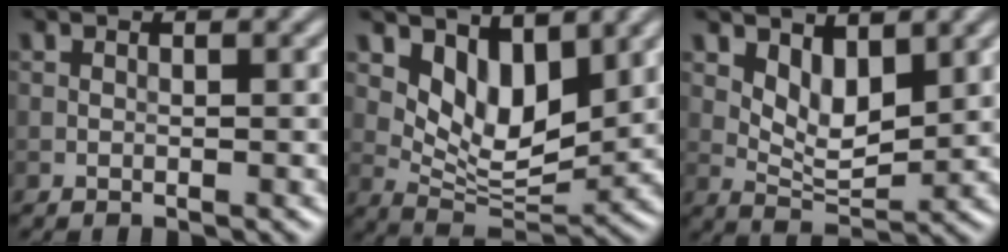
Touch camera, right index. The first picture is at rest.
{"total": 5.5, "force": [2.9, 2.8, 3.8], "torque": [-0.068, -0.020, 0.055]}
{"total": 3.8, "force": [1.8, 2.0, 2.8], "torque": [-0.052, -0.012, 0.036]}